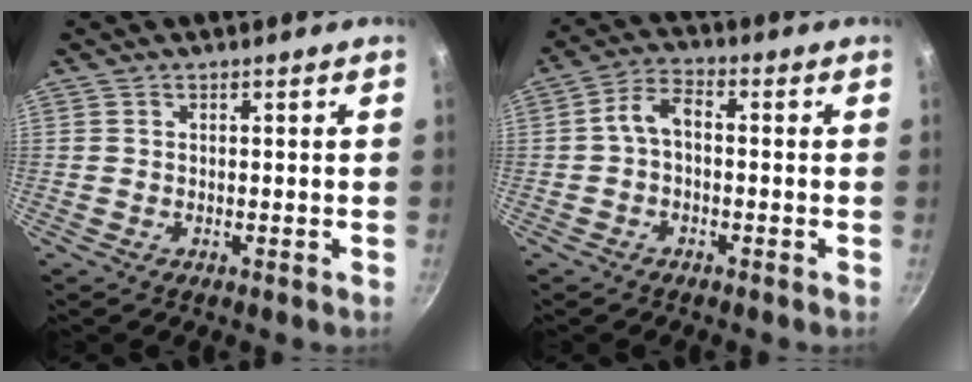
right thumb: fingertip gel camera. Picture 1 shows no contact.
{"total": 5.4, "force": [-0.3, 3.2, 4.4], "torque": [-0.078, 0.024, -0.016]}